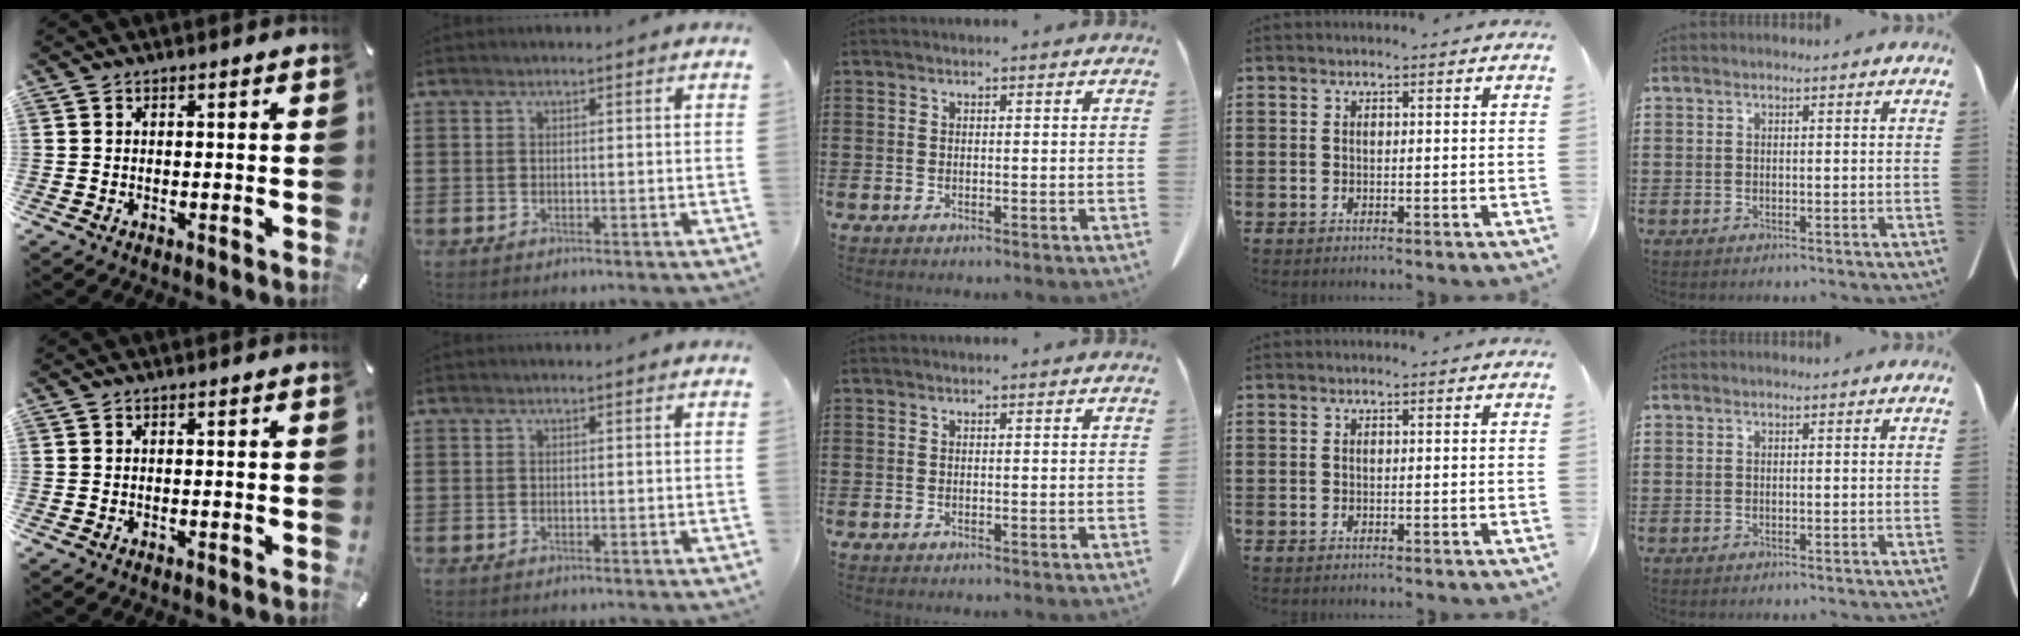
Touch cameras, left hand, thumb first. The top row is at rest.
{}